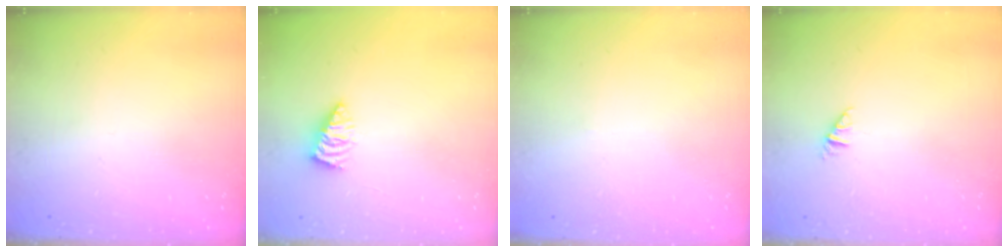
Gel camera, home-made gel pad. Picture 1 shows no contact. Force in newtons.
{"total": 2.8, "press": 2.7, "slide": 0.3}
{"total": 0.0}
{"total": 0.8, "press": 0.8, "slide": 0.1}